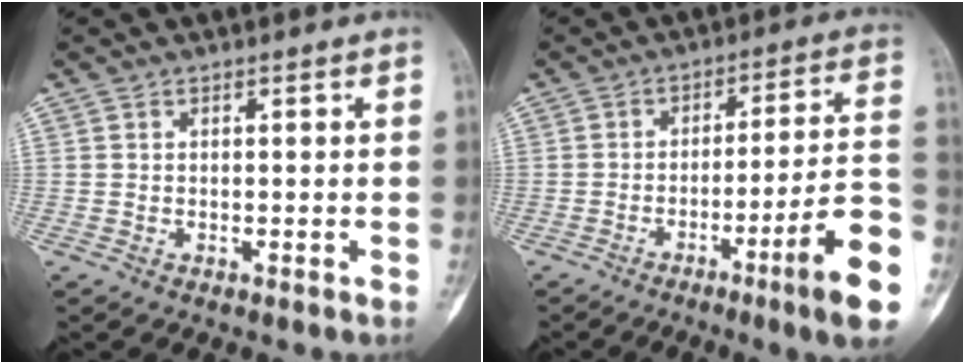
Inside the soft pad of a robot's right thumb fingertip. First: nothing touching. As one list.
[{"total": 15.3, "force": [-6.9, 0.7, 13.7], "torque": [-0.179, 0.033, -0.099]}]